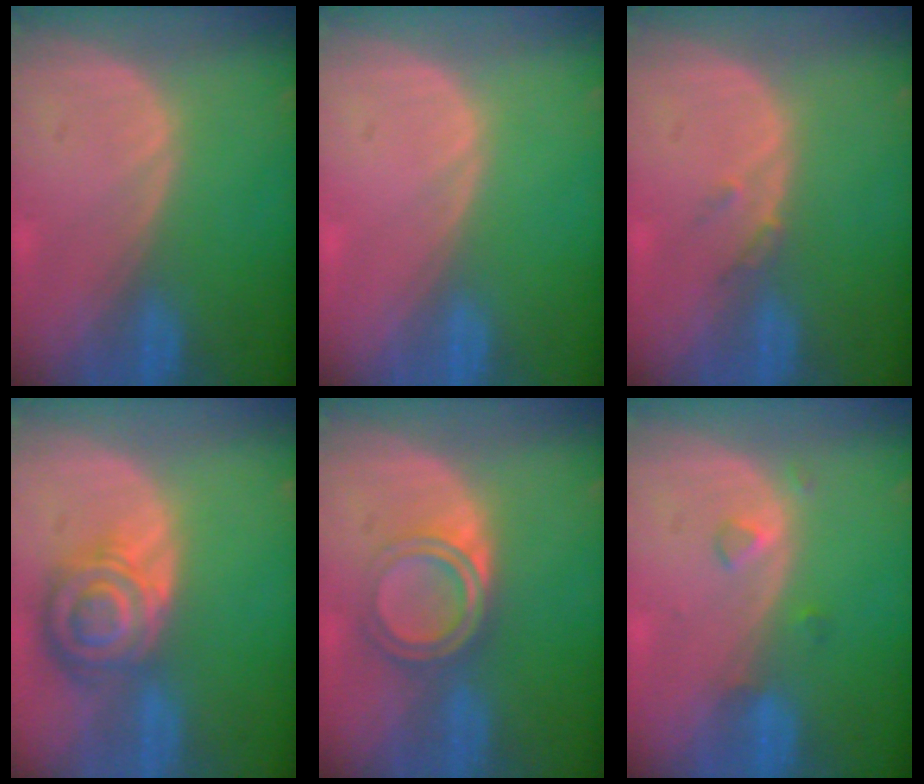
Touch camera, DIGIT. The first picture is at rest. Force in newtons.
{"total": 0.0}
{"total": 1.5, "press": 1.3, "slide": 0.7}
{"total": 8.2, "press": 7.1, "slide": 4.1}
{"total": 5.3, "press": 5.0, "slide": 1.8}
{"total": 1.8, "press": 1.8, "slide": 0.1}